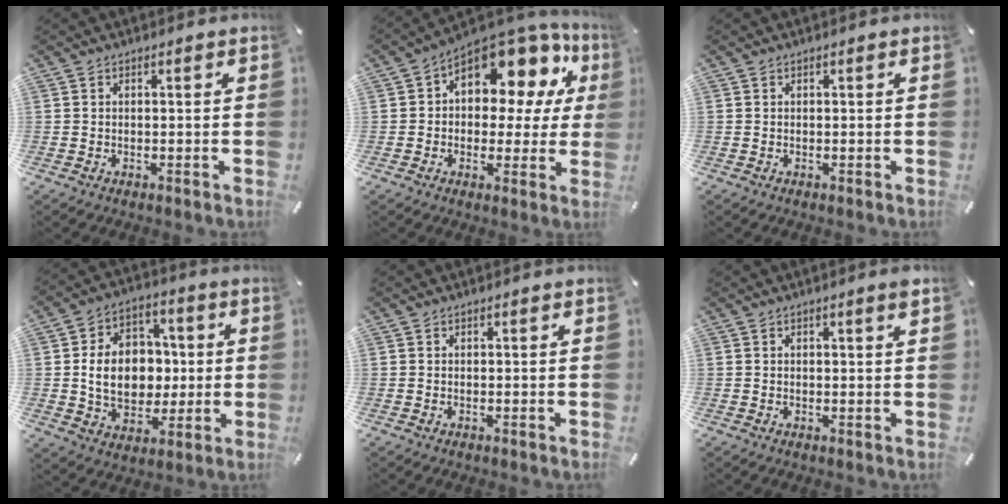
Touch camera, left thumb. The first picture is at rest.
{"total": 11.4, "force": [6.2, 7.0, 6.5], "torque": [-0.096, -0.062, 0.110]}
{"total": 0.0}
{"total": 13.3, "force": [-0.1, 10.8, 7.8], "torque": [-0.148, 0.014, 0.002]}
{"total": 0.0}
{"total": 1.6, "force": [0.7, 0.2, 1.5], "torque": [-0.021, -0.001, 0.009]}